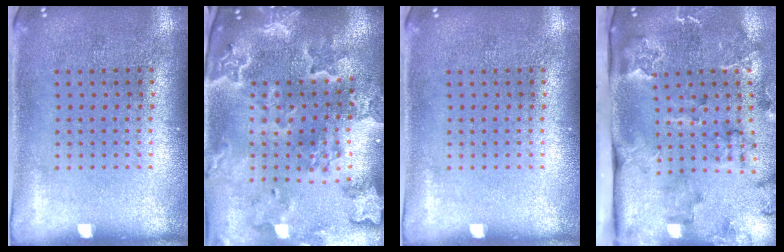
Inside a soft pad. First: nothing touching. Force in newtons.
{"total": 3.3, "press": 3.0, "slide": 1.3}
{"total": 0.0}
{"total": 2.6, "press": 2.4, "slide": 1.1}